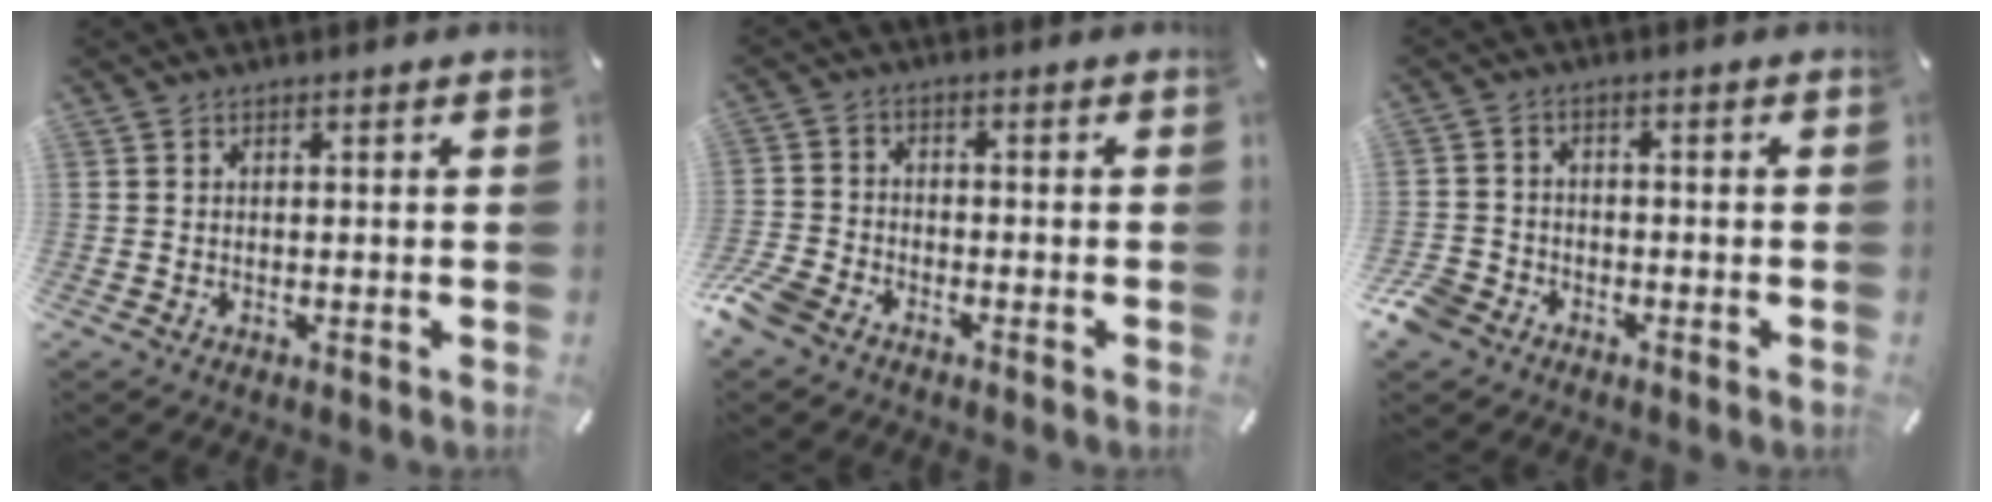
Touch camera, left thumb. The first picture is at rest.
{"total": 6.1, "force": [-4.4, 3.3, 2.7], "torque": [-0.077, 0.012, -0.090]}
{"total": 5.3, "force": [-3.4, 3.8, 1.5], "torque": [-0.045, 0.013, -0.070]}